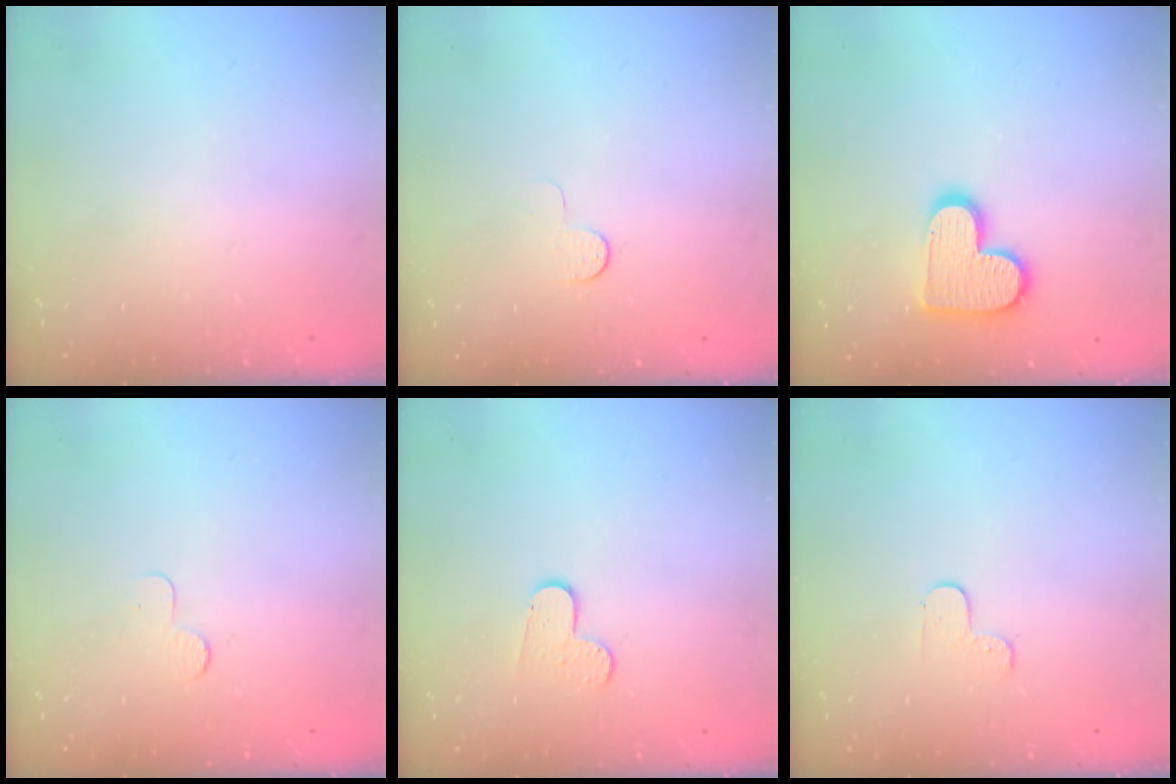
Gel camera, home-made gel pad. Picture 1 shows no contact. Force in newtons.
{"total": 3.8, "press": 3.7, "slide": 0.3}
{"total": 13.5, "press": 13.4, "slide": 0.7}
{"total": 2.5, "press": 2.5, "slide": 0.2}
{"total": 5.7, "press": 5.7, "slide": 0.5}
{"total": 3.2, "press": 3.2, "slide": 0.3}